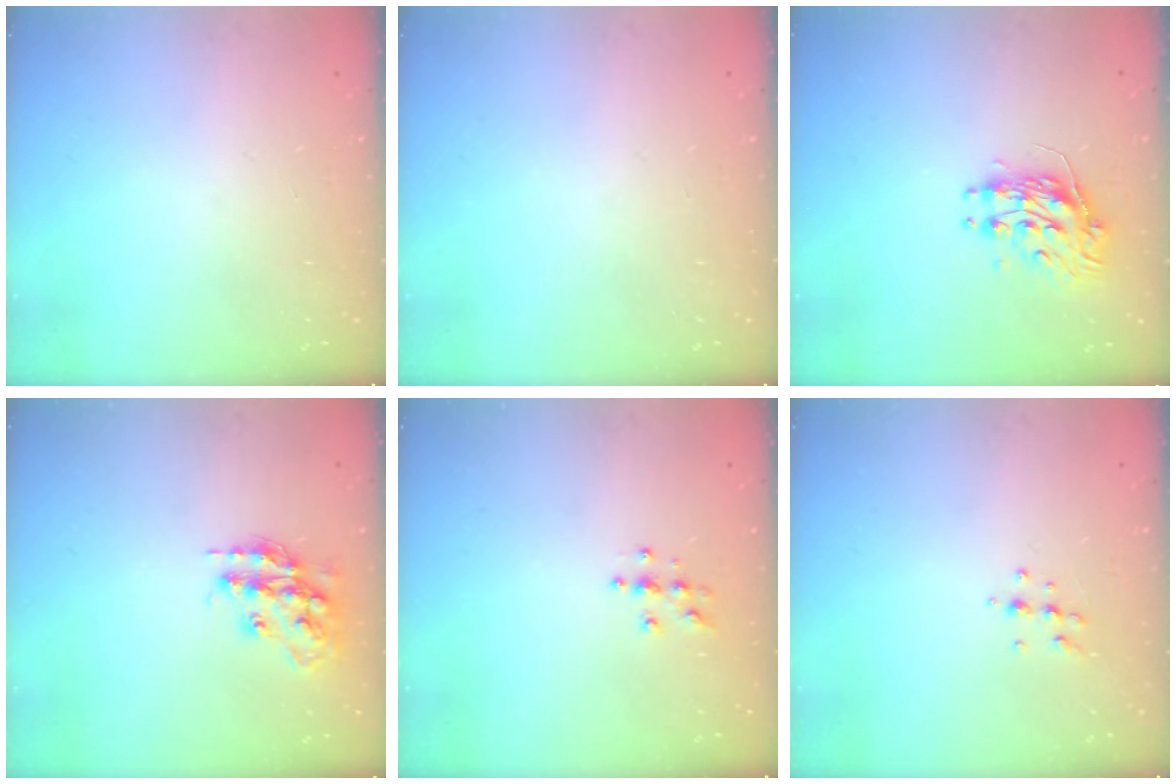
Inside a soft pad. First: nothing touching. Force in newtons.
{"total": 0.0}
{"total": 9.5, "press": 9.5, "slide": 0.8}
{"total": 14.9, "press": 14.8, "slide": 0.9}
{"total": 3.9, "press": 3.9, "slide": 0.1}
{"total": 5.4, "press": 5.3, "slide": 1.0}